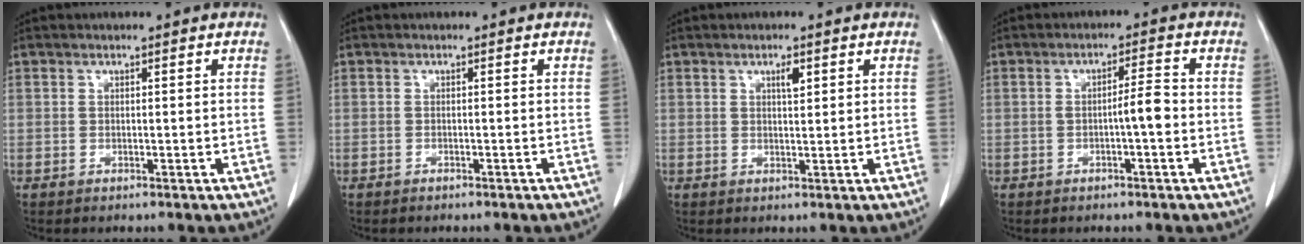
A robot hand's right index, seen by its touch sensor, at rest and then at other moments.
{"total": 1.6, "force": [-1.5, 0.2, 0.6], "torque": [-0.011, -0.001, -0.018]}
{"total": 1.8, "force": [0.9, 0.5, 1.5], "torque": [-0.024, -0.001, 0.015]}
{"total": 3.4, "force": [-0.8, 0.2, 3.3], "torque": [-0.048, 0.007, -0.013]}